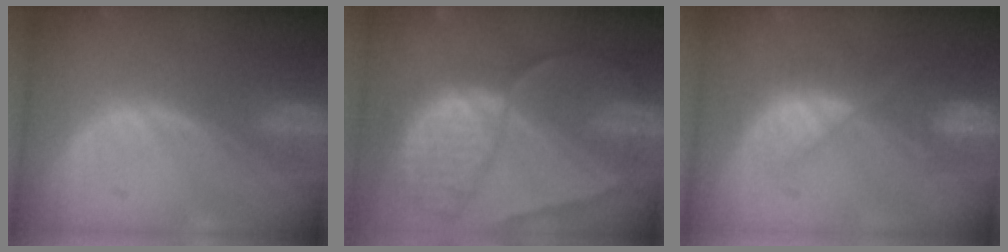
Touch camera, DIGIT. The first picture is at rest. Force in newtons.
{"total": 10.6, "press": 8.8, "slide": 6.0}
{"total": 7.5, "press": 6.7, "slide": 3.4}